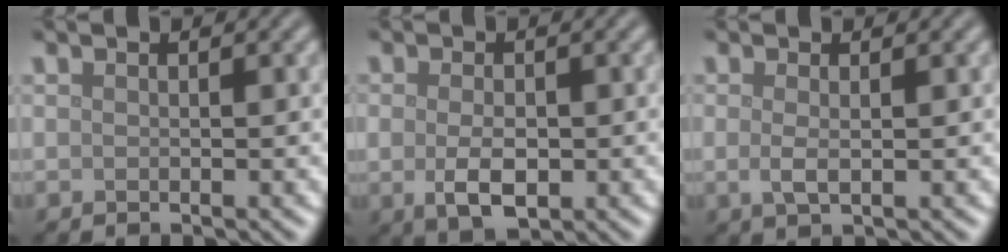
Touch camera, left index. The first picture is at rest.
{"total": 3.6, "force": [-0.6, 2.1, 2.9], "torque": [-0.058, -0.006, -0.007]}
{"total": 1.5, "force": [0.0, 0.4, 1.5], "torque": [-0.030, -0.001, 0.000]}